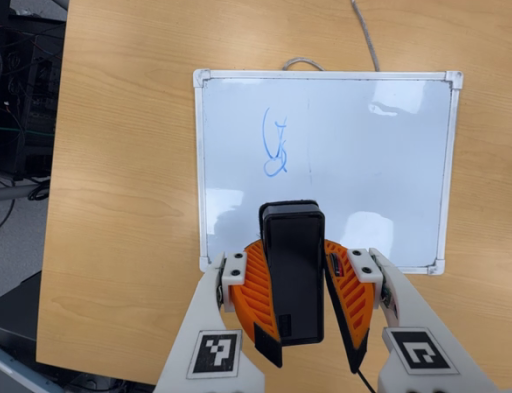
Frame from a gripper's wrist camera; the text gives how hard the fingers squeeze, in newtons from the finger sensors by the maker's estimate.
{"total": 11.3, "left": 11.3, "right": 11.3}